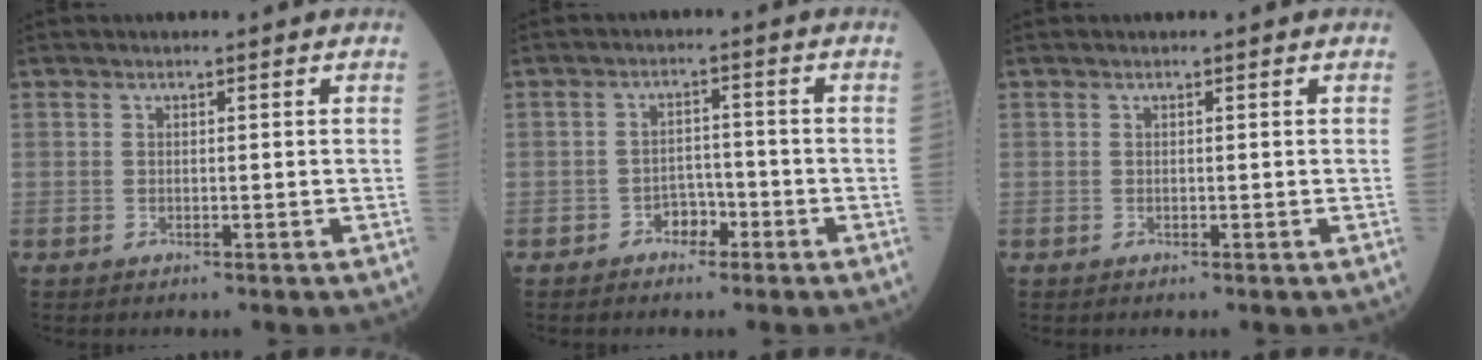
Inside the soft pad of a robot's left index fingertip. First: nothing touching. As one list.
[{"total": 3.0, "force": [-2.0, 1.8, 1.3], "torque": [-0.018, 0.008, -0.033]}, {"total": 0.0}]